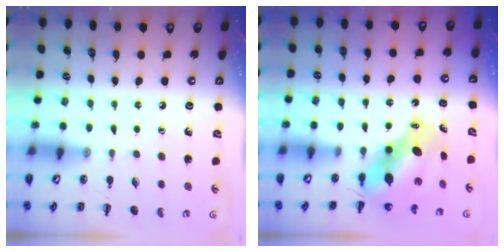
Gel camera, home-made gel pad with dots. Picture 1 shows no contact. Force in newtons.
{"total": 7.6, "press": 7.4, "slide": 1.9}